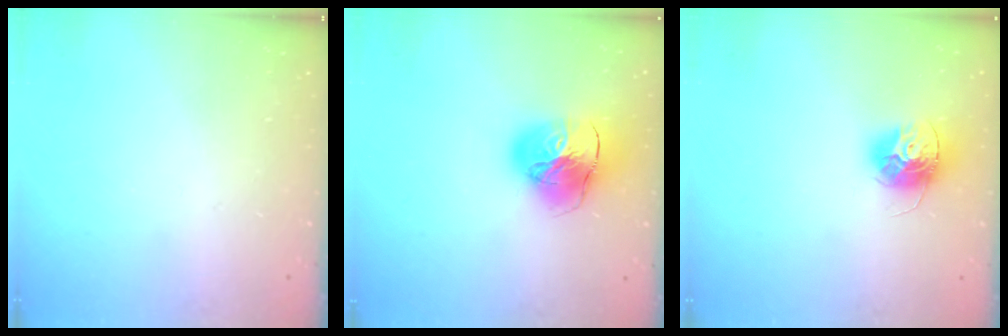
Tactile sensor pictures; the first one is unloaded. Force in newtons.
{"total": 17.8, "press": 17.7, "slide": 2.1}
{"total": 12.2, "press": 12.2, "slide": 0.4}